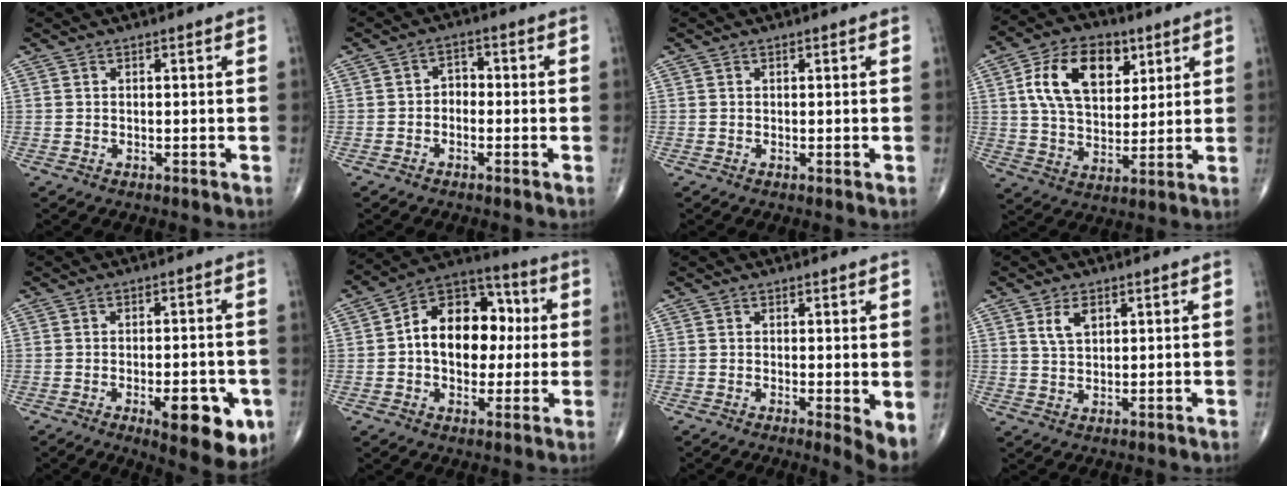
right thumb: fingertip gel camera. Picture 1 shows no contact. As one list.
[{"total": 3.0, "force": [-0.7, 2.2, 1.8], "torque": [-0.009, 0.018, -0.025]}, {"total": 0.6, "force": [0.0, 0.0, 0.6], "torque": [-0.015, -0.004, 0.000]}, {"total": 15.6, "force": [5.6, 9.8, 10.8], "torque": [-0.161, -0.012, 0.102]}, {"total": 12.3, "force": [-4.6, 4.6, 10.5], "torque": [-0.115, 0.002, -0.052]}, {"total": 16.7, "force": [1.2, 11.4, 12.1], "torque": [-0.139, 0.032, 0.010]}, {"total": 3.9, "force": [0.0, 0.9, 3.7], "torque": [-0.057, -0.014, -0.003]}, {"total": 4.0, "force": [1.8, 2.2, 2.7], "torque": [-0.044, -0.007, 0.038]}]